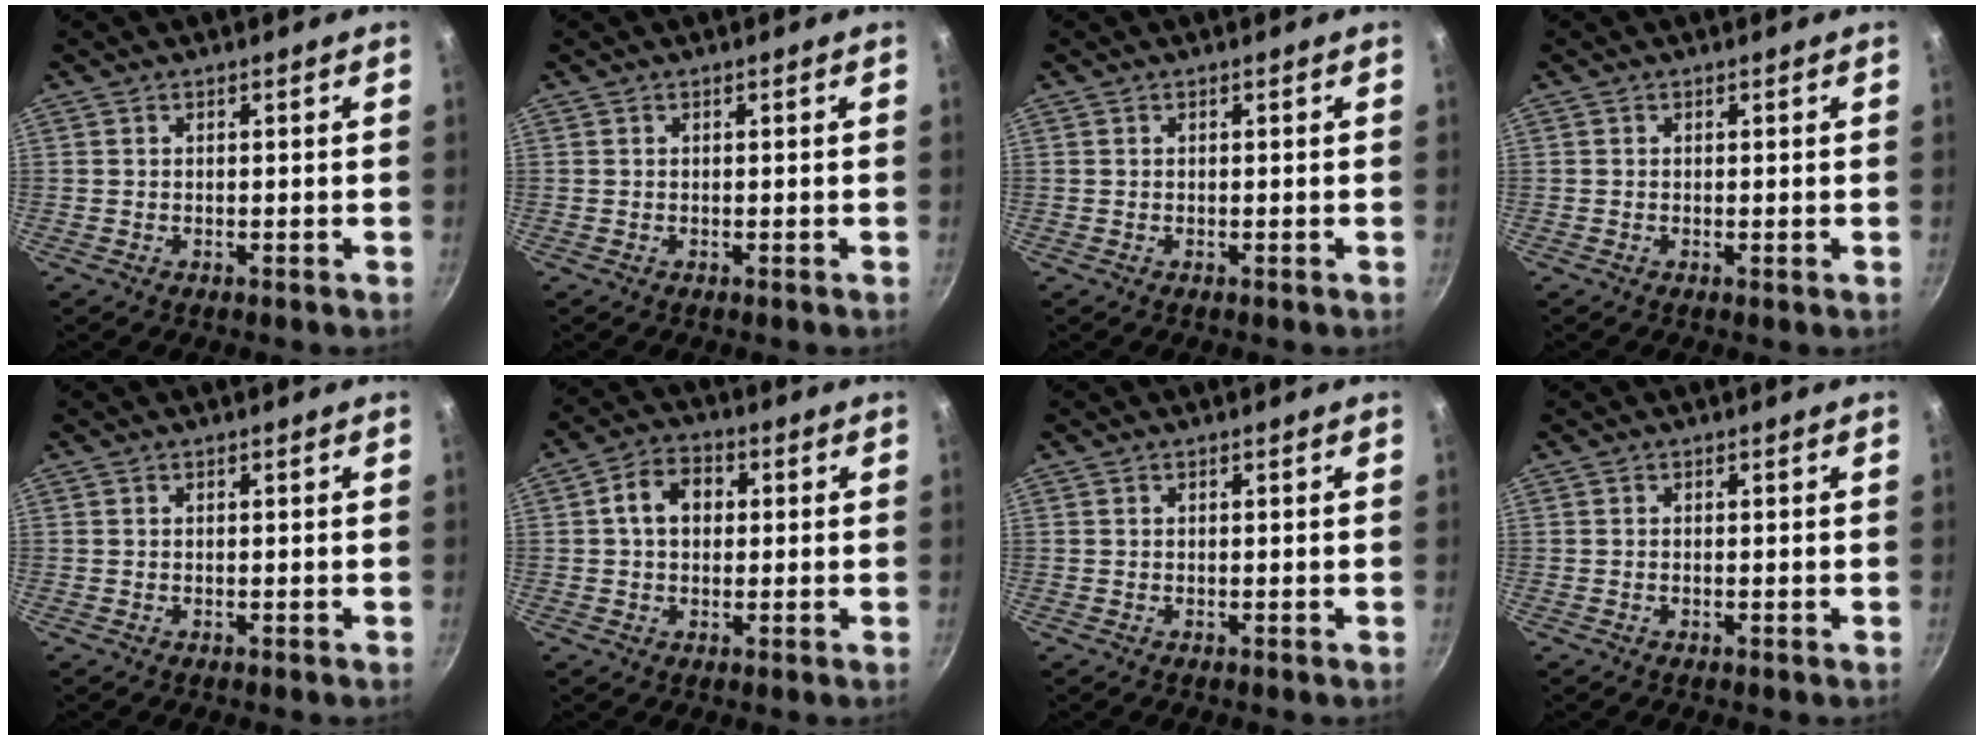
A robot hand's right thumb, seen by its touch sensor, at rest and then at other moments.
{"total": 0.0}
{"total": 0.0}
{"total": 0.0}
{"total": 0.0}
{"total": 7.1, "force": [1.0, 5.3, 4.6], "torque": [-0.054, 0.015, 0.008]}
{"total": 0.0}
{"total": 0.0}